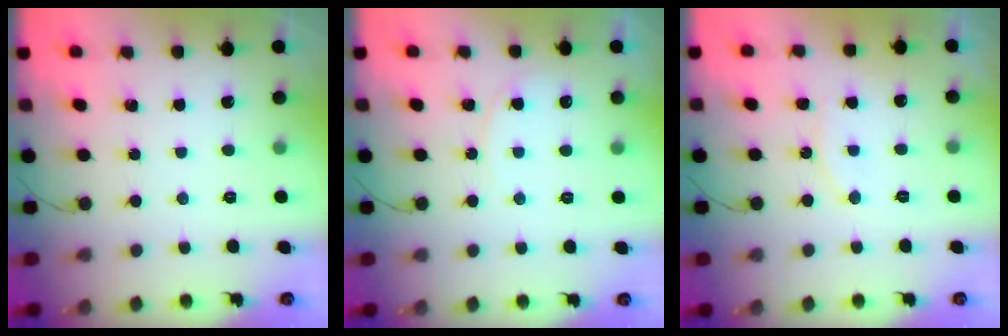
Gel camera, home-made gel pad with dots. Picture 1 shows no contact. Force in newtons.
{"total": 3.4, "press": 3.4, "slide": 0.2}
{"total": 7.0, "press": 7.0, "slide": 0.3}